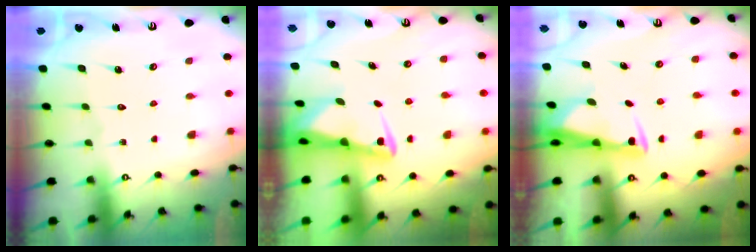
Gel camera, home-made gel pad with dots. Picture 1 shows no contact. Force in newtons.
{"total": 3.0, "press": 2.9, "slide": 0.6}
{"total": 2.9, "press": 2.7, "slide": 0.9}